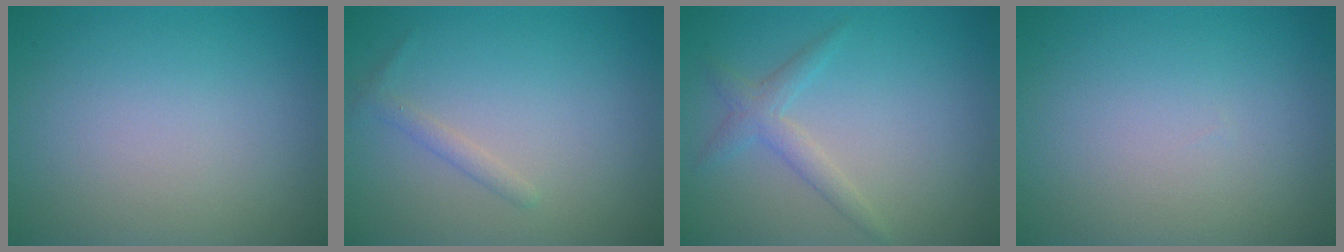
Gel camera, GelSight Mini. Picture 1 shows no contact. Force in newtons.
{"total": 1.1, "press": 1.1, "slide": 0.1}
{"total": 2.0, "press": 2.0, "slide": 0.1}
{"total": 0.0}